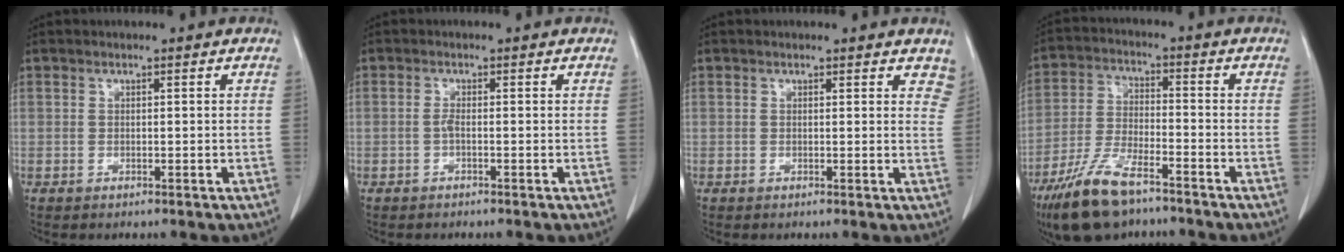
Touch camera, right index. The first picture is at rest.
{"total": 1.0, "force": [-0.3, 0.1, 0.9], "torque": [-0.018, 0.002, -0.009]}
{"total": 4.3, "force": [3.7, 1.7, 1.2], "torque": [0.009, -0.008, 0.021]}
{"total": 11.7, "force": [-8.2, 3.4, 7.6], "torque": [-0.159, -0.021, -0.152]}